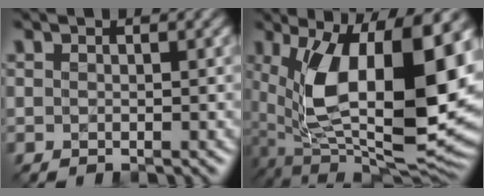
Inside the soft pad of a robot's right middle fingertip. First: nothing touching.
{"total": 15.7, "force": [1.7, 7.6, 13.7], "torque": [-0.232, -0.022, 0.028]}